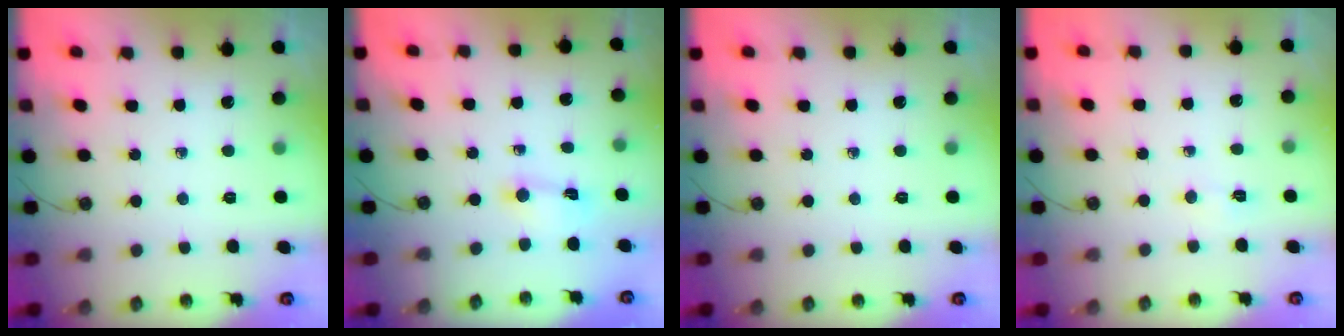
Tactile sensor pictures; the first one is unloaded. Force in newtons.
{"total": 1.6, "press": 1.6, "slide": 0.2}
{"total": 0.0}
{"total": 1.8, "press": 1.6, "slide": 0.6}